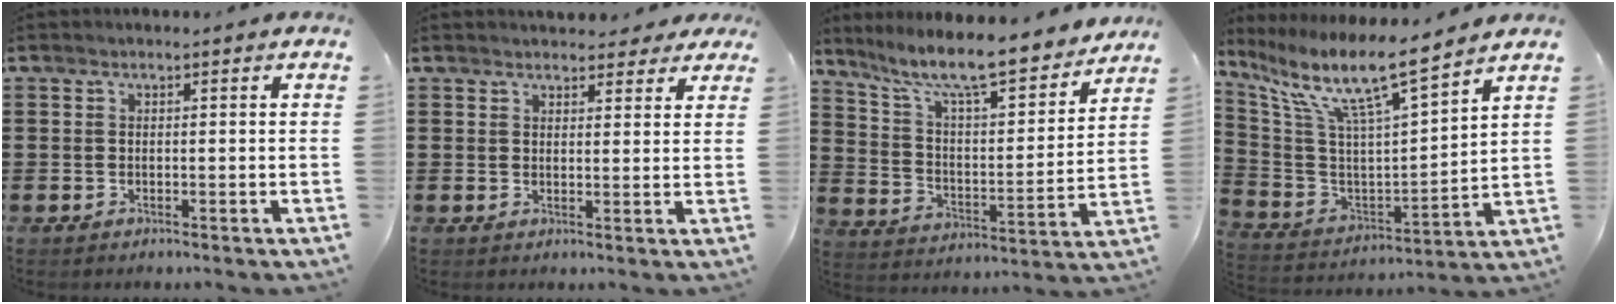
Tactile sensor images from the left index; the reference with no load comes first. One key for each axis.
{"total": 3.1, "fx": 2.8, "fy": 1.1, "fz": 0.7, "tx": -0.005, "ty": -0.007, "tz": 0.049}
{"total": 9.9, "fx": 8.7, "fy": 0.7, "fz": 4.8, "tx": -0.119, "ty": -0.061, "tz": 0.143}
{"total": 11.1, "fx": 7.9, "fy": 1.3, "fz": 7.7, "tx": -0.167, "ty": -0.049, "tz": 0.124}